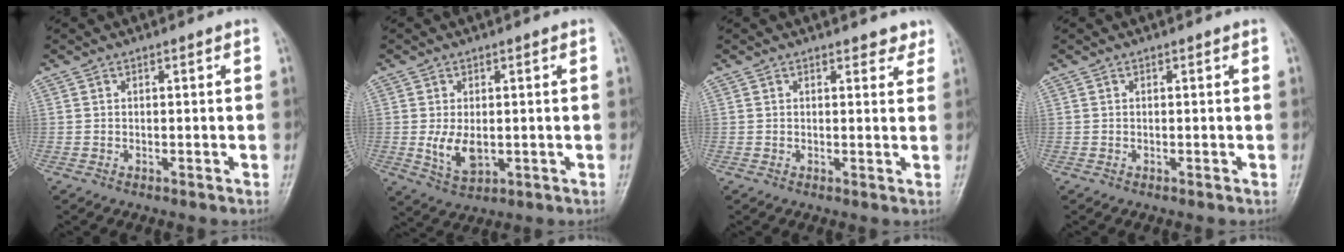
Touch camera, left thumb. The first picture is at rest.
{"total": 5.7, "force": [-0.3, 3.3, 4.6], "torque": [-0.080, -0.014, 0.004]}
{"total": 2.7, "force": [2.2, 1.3, 0.9], "torque": [0.013, -0.010, 0.020]}
{"total": 0.0}